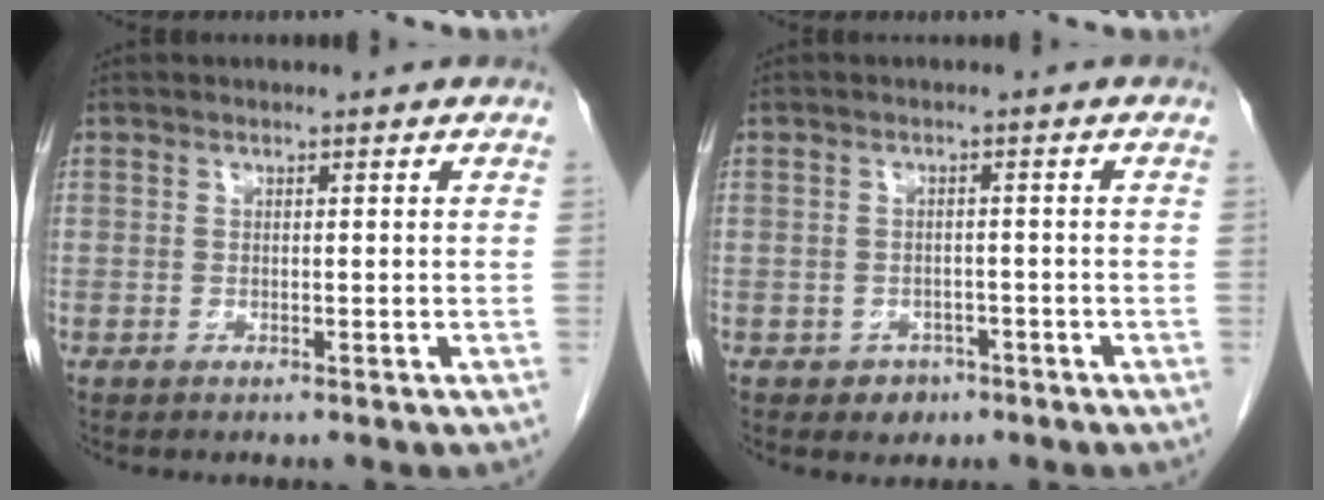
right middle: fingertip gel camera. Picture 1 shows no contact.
{"total": 2.5, "force": [-1.5, 2.0, 0.6], "torque": [-0.007, 0.007, -0.015]}